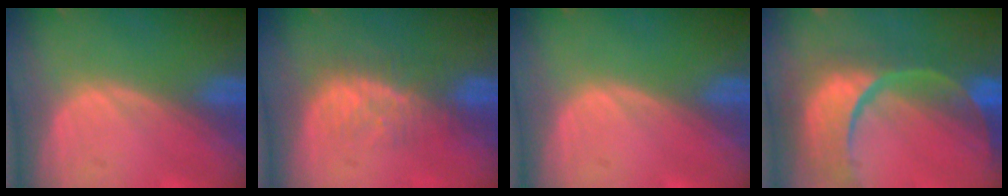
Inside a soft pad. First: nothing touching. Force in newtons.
{"total": 5.4, "press": 5.1, "slide": 1.6}
{"total": 0.0}
{"total": 13.8, "press": 10.9, "slide": 8.4}